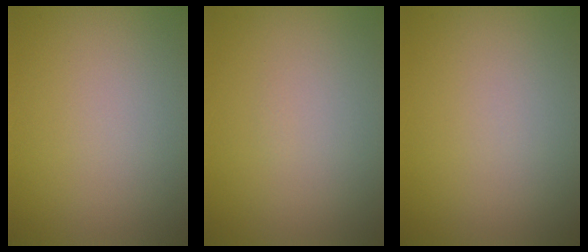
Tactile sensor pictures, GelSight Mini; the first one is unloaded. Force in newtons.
{"total": 0.0}
{"total": 0.0}